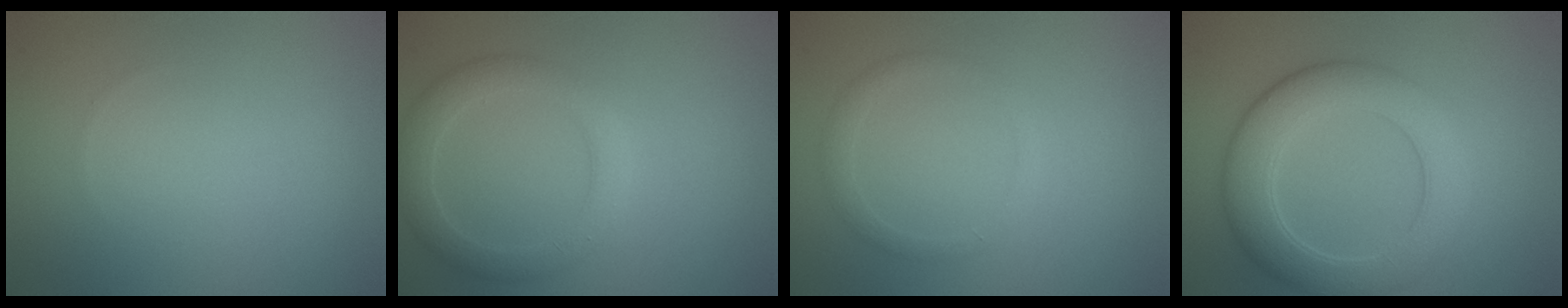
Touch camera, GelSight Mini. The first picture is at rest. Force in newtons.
{"total": 3.1, "press": 3.1, "slide": 0.1}
{"total": 1.3, "press": 1.3, "slide": 0.0}
{"total": 6.2, "press": 6.2, "slide": 0.7}